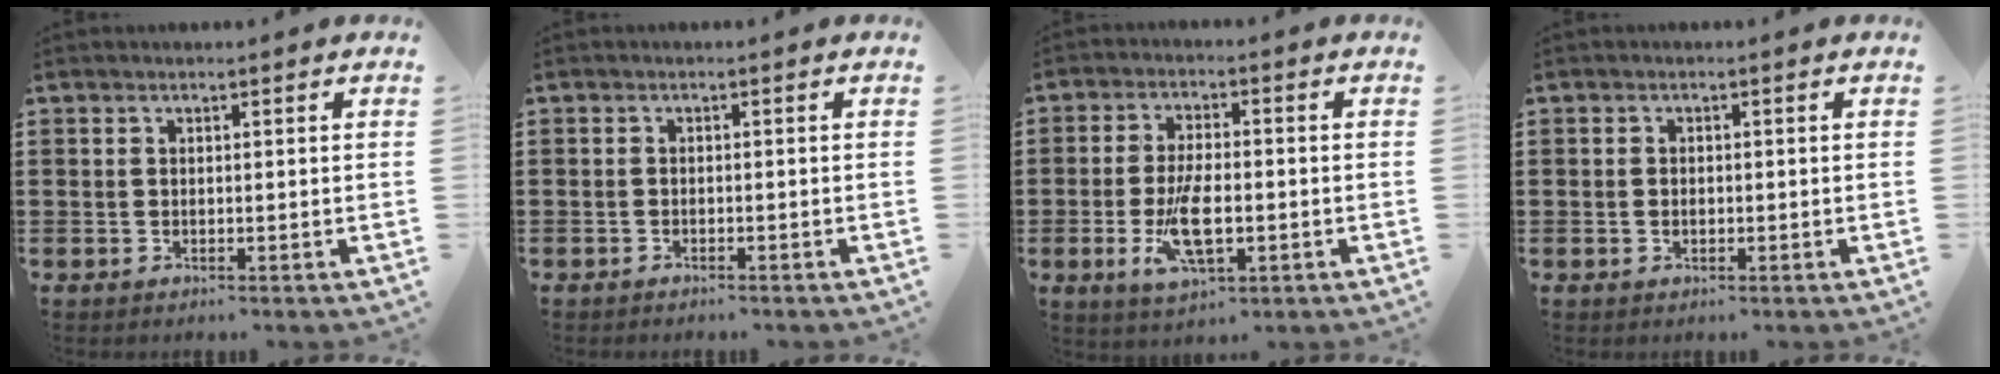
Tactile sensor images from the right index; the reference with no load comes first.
{"total": 0.7, "force": [-0.7, 0.1, 0.1], "torque": [-0.004, 0.000, -0.015]}
{"total": 7.8, "force": [-1.8, 3.0, 7.0], "torque": [-0.151, -0.012, -0.033]}
{"total": 0.9, "force": [-0.2, 0.6, 0.6], "torque": [-0.014, 0.001, -0.005]}